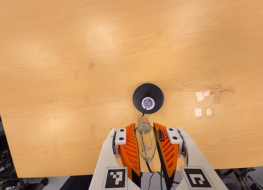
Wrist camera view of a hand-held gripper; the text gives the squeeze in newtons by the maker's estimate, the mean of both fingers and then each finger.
{"total": 19.2, "left": 20.3, "right": 18.1}